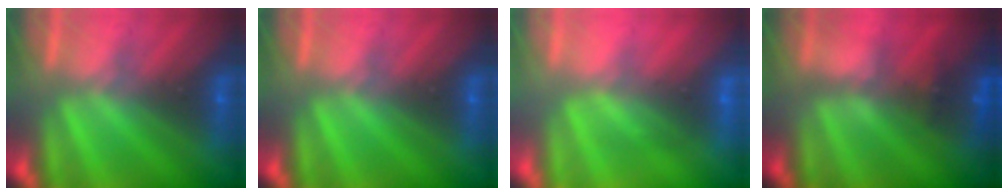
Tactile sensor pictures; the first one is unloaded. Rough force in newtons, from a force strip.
{"total": 0.0}
{"total": 2.7}
{"total": 3.9}